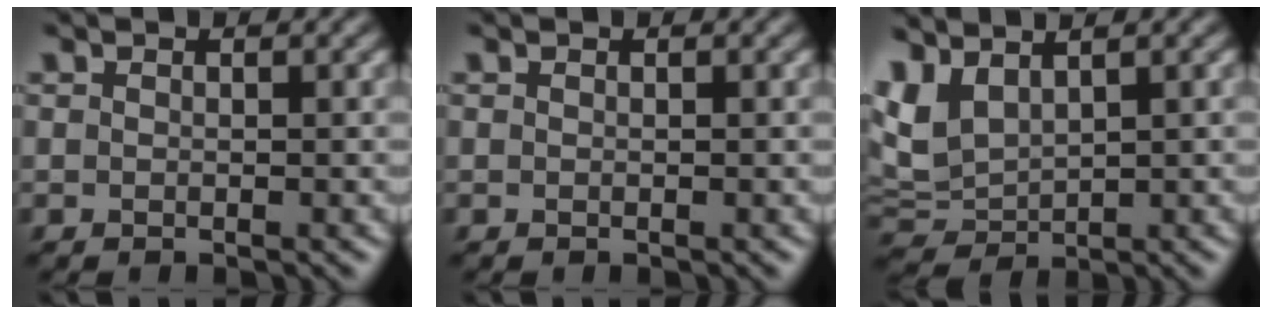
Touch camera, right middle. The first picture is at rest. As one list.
[{"total": 0.0}, {"total": 4.3, "force": [2.2, 2.3, 2.8], "torque": [-0.076, 0.005, 0.049]}]